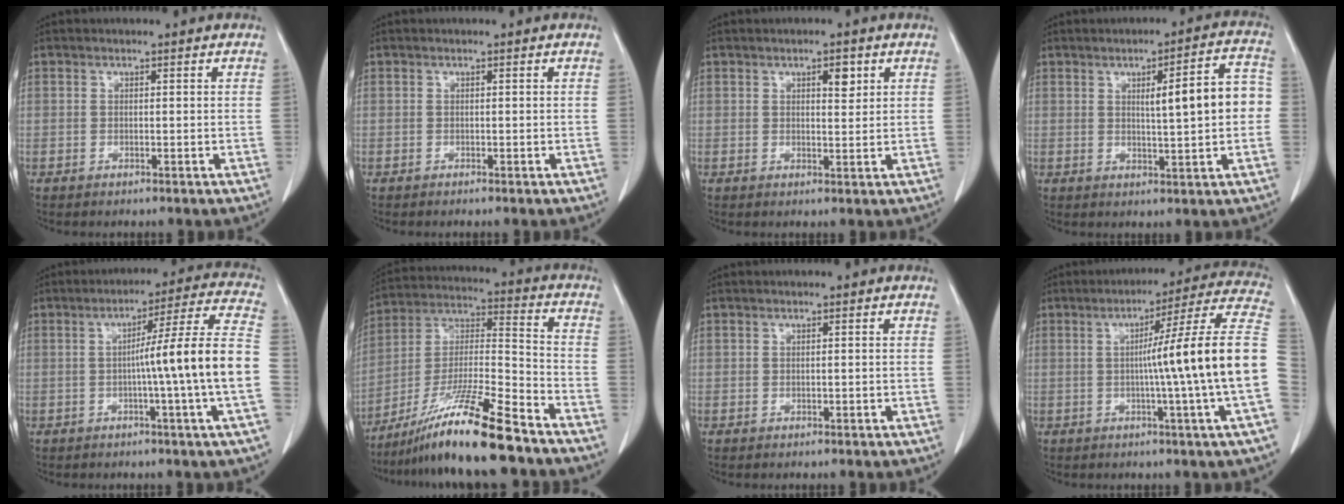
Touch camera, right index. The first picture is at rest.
{"total": 0.0}
{"total": 2.7, "force": [1.3, 1.0, 2.2], "torque": [-0.032, -0.003, 0.019]}
{"total": 9.0, "force": [0.6, 1.4, 8.9], "torque": [-0.119, 0.024, 0.011]}
{"total": 13.7, "force": [-2.1, -2.4, 13.3], "torque": [-0.190, 0.009, -0.035]}
{"total": 16.9, "force": [-12.5, 0.0, 11.4], "torque": [-0.227, -0.023, -0.227]}
{"total": 0.0}
{"total": 17.0, "force": [-1.4, -3.0, 16.7], "torque": [-0.213, 0.006, -0.030]}